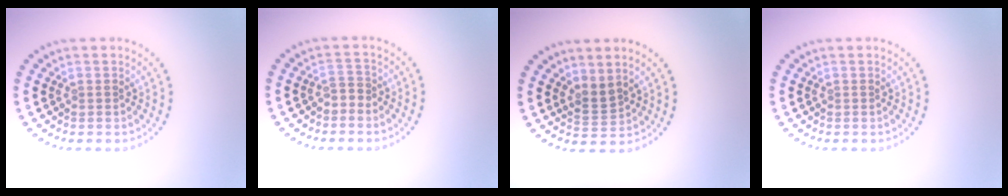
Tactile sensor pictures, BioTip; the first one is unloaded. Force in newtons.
{"total": 1.1, "press": 0.8, "slide": 0.8}
{"total": 1.8, "press": 1.4, "slide": 1.2}
{"total": 0.0}